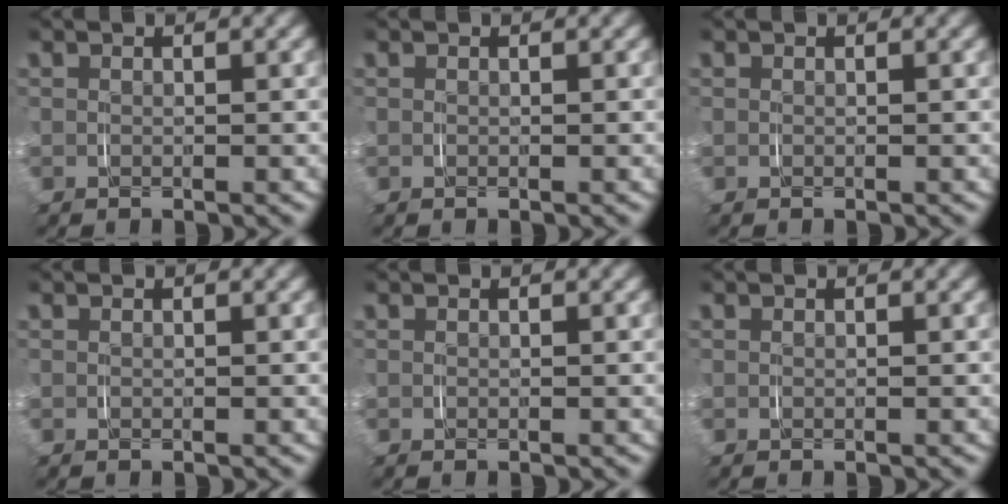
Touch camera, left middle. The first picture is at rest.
{"total": 0.0}
{"total": 0.0}
{"total": 0.0}
{"total": 0.0}
{"total": 0.0}